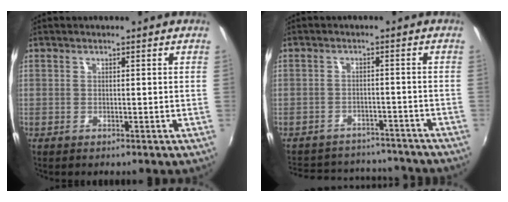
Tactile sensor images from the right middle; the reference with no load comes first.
{"total": 13.3, "force": [-11.2, 6.1, 3.5], "torque": [-0.091, 0.042, -0.146]}